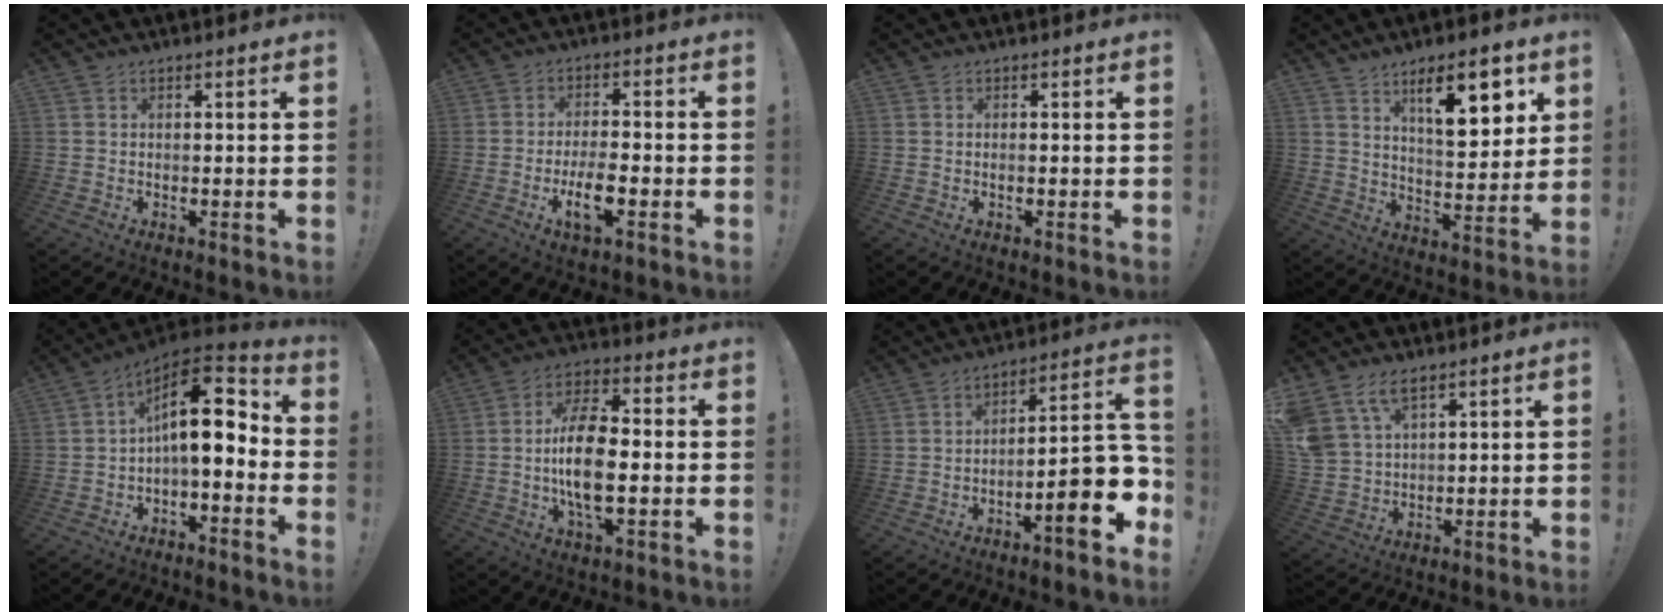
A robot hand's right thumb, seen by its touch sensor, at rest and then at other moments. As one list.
[{"total": 8.4, "force": [-3.4, 2.7, 7.2], "torque": [-0.146, 0.002, -0.060]}, {"total": 0.7, "force": [-0.3, 0.1, 0.6], "torque": [-0.005, -0.002, -0.008]}, {"total": 14.2, "force": [7.7, 4.8, 10.8], "torque": [-0.148, -0.030, 0.120]}, {"total": 14.3, "force": [1.6, 6.4, 12.7], "torque": [-0.200, -0.005, 0.022]}, {"total": 14.3, "force": [-1.5, 6.6, 12.6], "torque": [-0.244, 0.001, -0.035]}, {"total": 13.4, "force": [-6.3, 3.1, 11.5], "torque": [-0.129, 0.021, -0.104]}, {"total": 9.1, "force": [6.0, 4.8, 4.8], "torque": [-0.104, -0.027, 0.122]}]